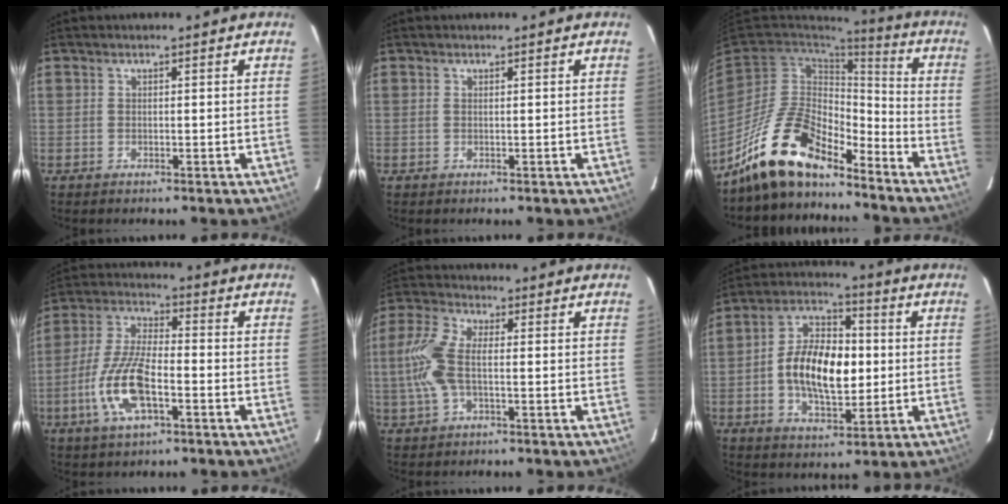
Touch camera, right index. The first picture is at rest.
{"total": 0.0}
{"total": 16.3, "force": [-13.0, 6.0, 7.9], "torque": [-0.170, 0.006, -0.237]}
{"total": 12.7, "force": [-4.6, 4.4, 11.0], "torque": [-0.239, -0.004, -0.089]}
{"total": 9.2, "force": [-0.7, 4.1, 8.3], "torque": [-0.191, 0.012, -0.015]}
{"total": 14.1, "force": [-0.8, 7.6, 11.9], "torque": [-0.220, 0.019, -0.013]}